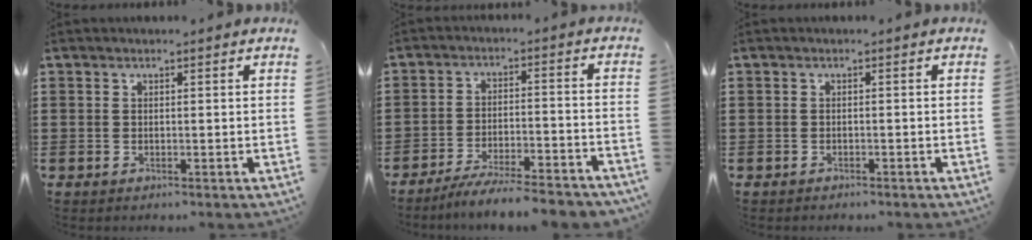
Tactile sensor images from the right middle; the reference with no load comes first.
{"total": 5.8, "force": [-5.5, 0.0, 1.8], "torque": [-0.035, -0.006, -0.107]}
{"total": 0.7, "force": [-0.6, 0.2, 0.0], "torque": [-0.001, 0.001, -0.014]}